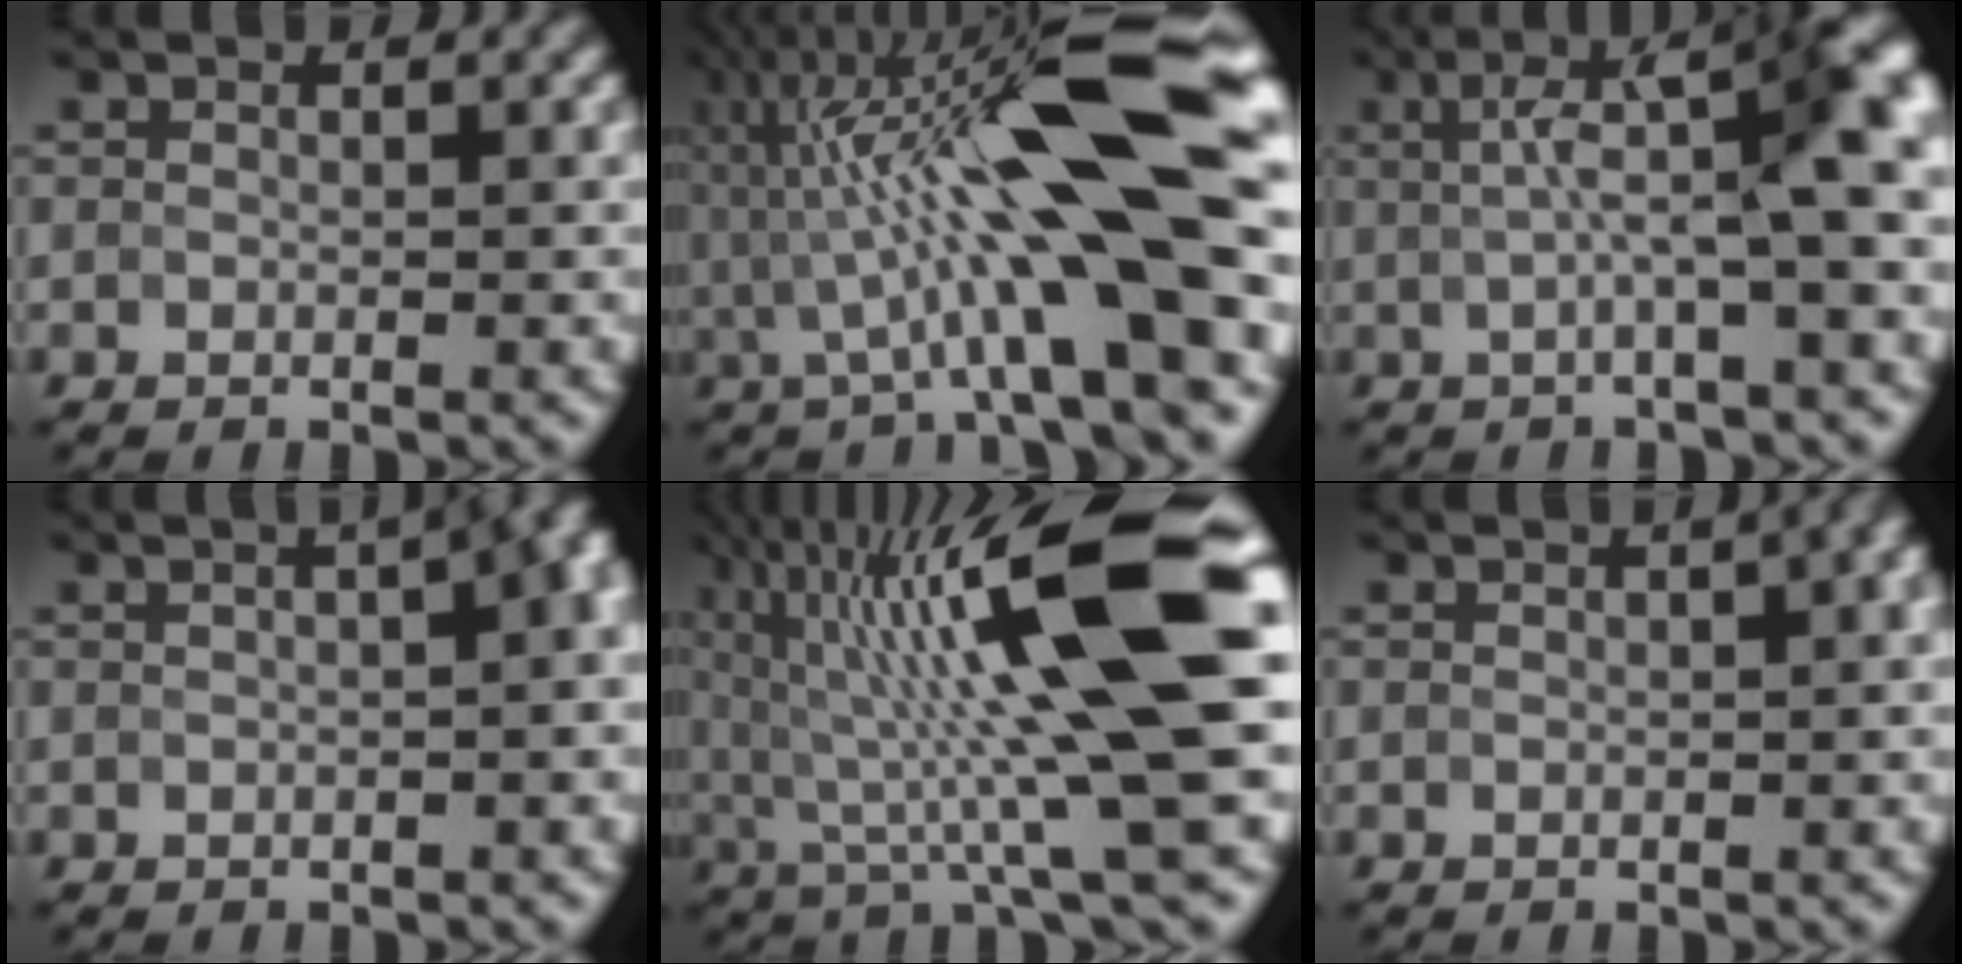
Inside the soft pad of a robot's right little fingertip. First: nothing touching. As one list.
[{"total": 15.5, "force": [0.6, 3.2, 15.1], "torque": [-0.240, 0.025, 0.004]}, {"total": 8.4, "force": [1.4, 1.6, 8.1], "torque": [-0.120, 0.012, 0.016]}, {"total": 12.6, "force": [2.6, 6.6, 10.4], "torque": [-0.028, 0.063, -0.008]}, {"total": 16.1, "force": [2.7, 2.9, 15.6], "torque": [-0.247, 0.010, 0.043]}, {"total": 5.2, "force": [1.6, 2.5, 4.2], "torque": [-0.015, 0.032, 0.007]}]